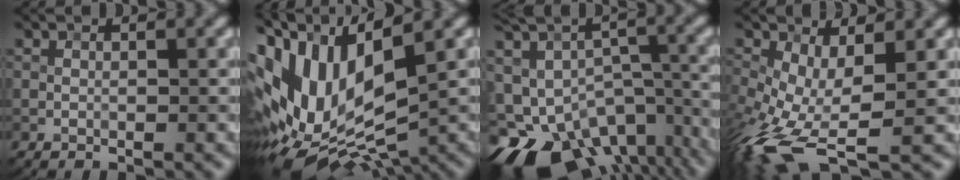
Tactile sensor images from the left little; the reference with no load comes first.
{"total": 13.6, "force": [2.6, 7.5, 11.0], "torque": [-0.228, 0.010, 0.048]}
{"total": 15.0, "force": [-8.9, 8.8, 8.2], "torque": [-0.166, -0.031, -0.108]}
{"total": 9.4, "force": [-3.4, 4.2, 7.8], "torque": [-0.186, -0.030, -0.061]}